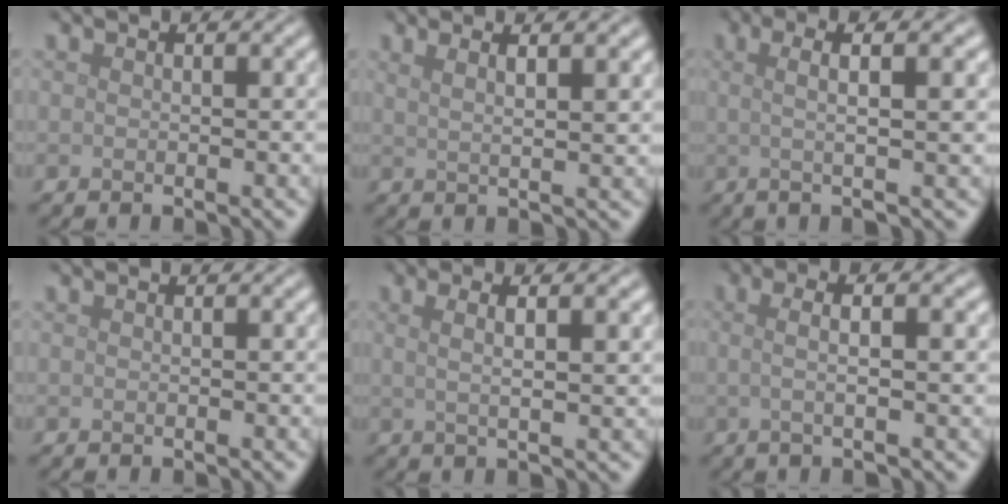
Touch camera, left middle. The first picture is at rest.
{"total": 4.6, "force": [2.6, 1.4, 3.5], "torque": [-0.026, 0.016, 0.013]}
{"total": 5.5, "force": [1.0, 1.2, 5.3], "torque": [-0.079, 0.011, 0.014]}
{"total": 0.0}
{"total": 4.2, "force": [1.3, 1.1, 3.8], "torque": [-0.047, 0.006, 0.005]}
{"total": 4.4, "force": [0.5, 1.3, 4.2], "torque": [-0.060, 0.010, -0.003]}